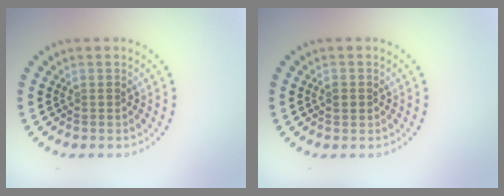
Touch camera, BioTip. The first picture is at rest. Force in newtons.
{"total": 1.2, "press": 1.1, "slide": 0.2}